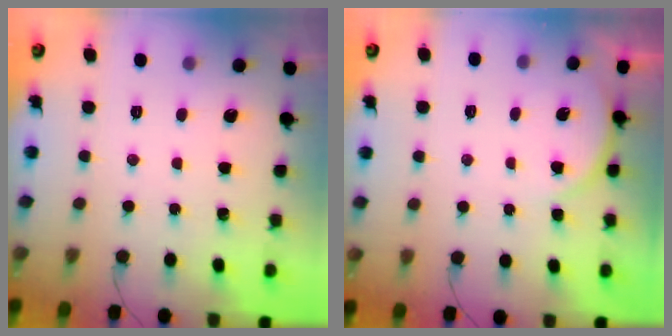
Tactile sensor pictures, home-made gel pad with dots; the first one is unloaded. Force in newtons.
{"total": 3.8, "press": 3.2, "slide": 2.2}